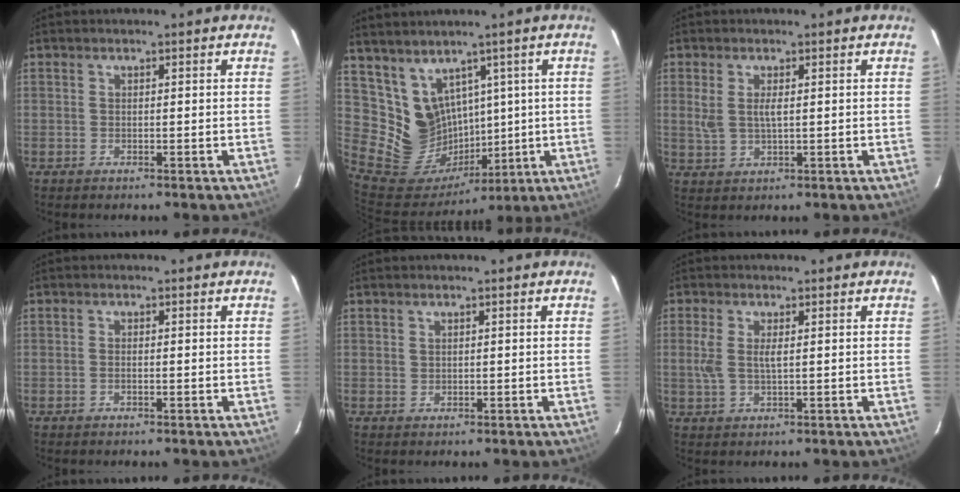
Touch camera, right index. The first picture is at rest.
{"total": 12.5, "force": [5.7, 10.5, 3.7], "torque": [-0.093, 0.001, 0.140]}
{"total": 3.7, "force": [0.8, 1.4, 3.3], "torque": [-0.068, -0.002, 0.018]}
{"total": 0.7, "force": [-0.2, 0.2, 0.6], "torque": [-0.014, 0.001, -0.004]}
{"total": 0.7, "force": [0.5, 0.4, 0.1], "torque": [-0.001, 0.002, 0.011]}
{"total": 3.8, "force": [0.7, 1.3, 3.5], "torque": [-0.079, 0.000, 0.012]}